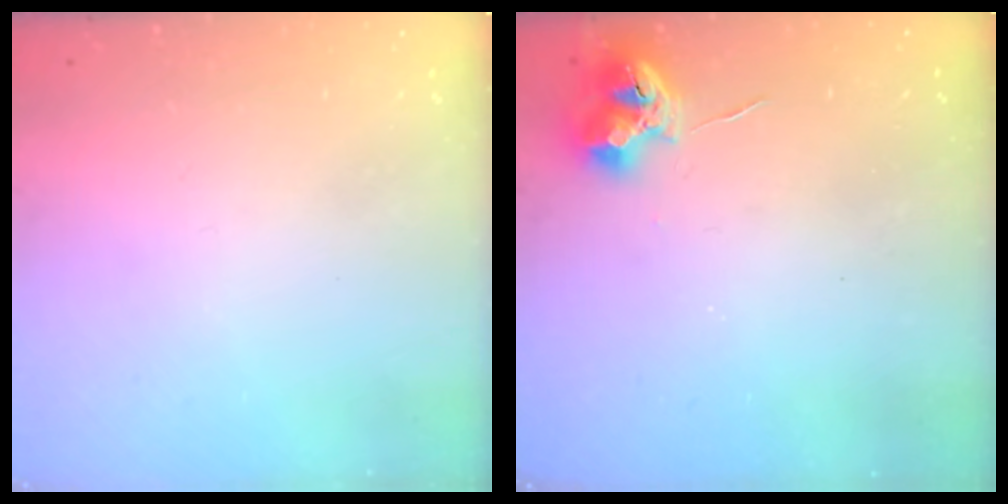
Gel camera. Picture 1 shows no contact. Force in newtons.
{"total": 9.9, "press": 9.9, "slide": 0.5}